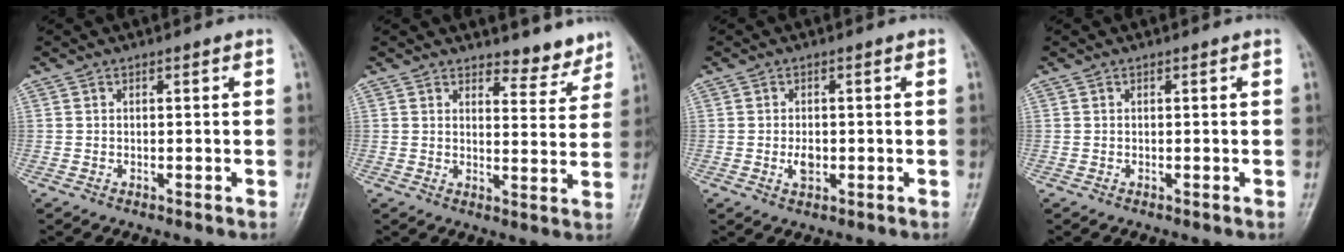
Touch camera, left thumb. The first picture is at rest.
{"total": 5.4, "force": [4.7, 2.3, 1.0], "torque": [0.015, -0.039, 0.055]}
{"total": 2.8, "force": [-0.5, 1.7, 2.2], "torque": [-0.034, 0.000, -0.008]}
{"total": 0.0}